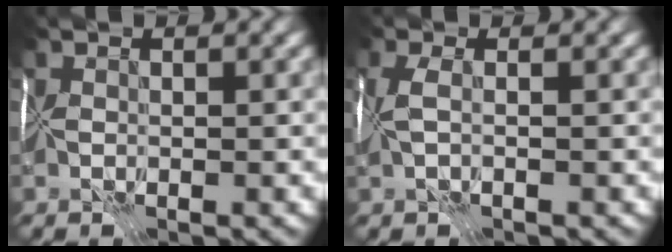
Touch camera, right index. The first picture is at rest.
{"total": 1.4, "force": [0.3, -0.4, 1.3], "torque": [-0.032, 0.002, 0.007]}